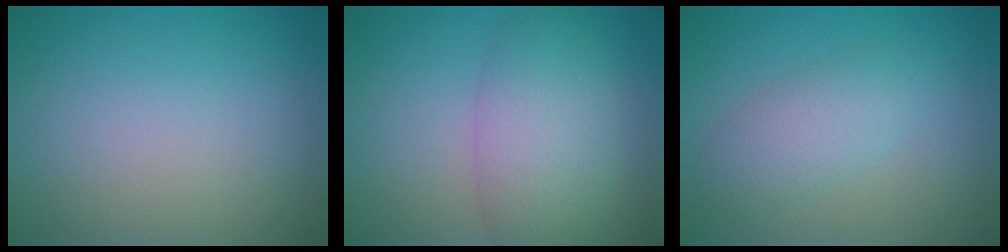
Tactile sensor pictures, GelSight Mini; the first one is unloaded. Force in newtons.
{"total": 5.8, "press": 5.7, "slide": 0.6}
{"total": 3.4, "press": 3.4, "slide": 0.2}